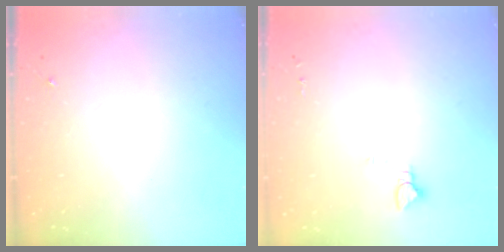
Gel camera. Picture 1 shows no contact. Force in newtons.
{"total": 6.0, "press": 6.0, "slide": 0.4}